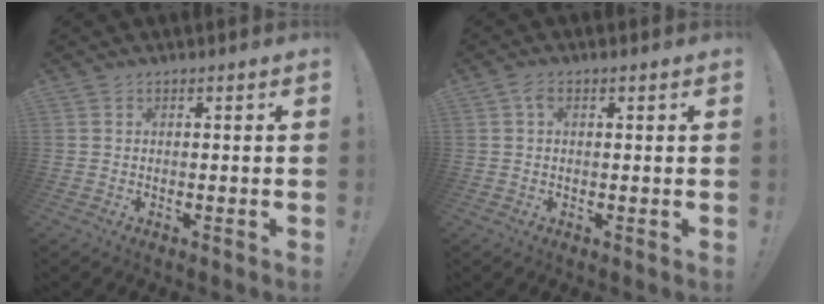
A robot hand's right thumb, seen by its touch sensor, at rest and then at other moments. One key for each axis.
{"total": 2.1, "fx": 0.7, "fy": 1.0, "fz": 1.8, "tx": -0.037, "ty": 0.002, "tz": 0.011}